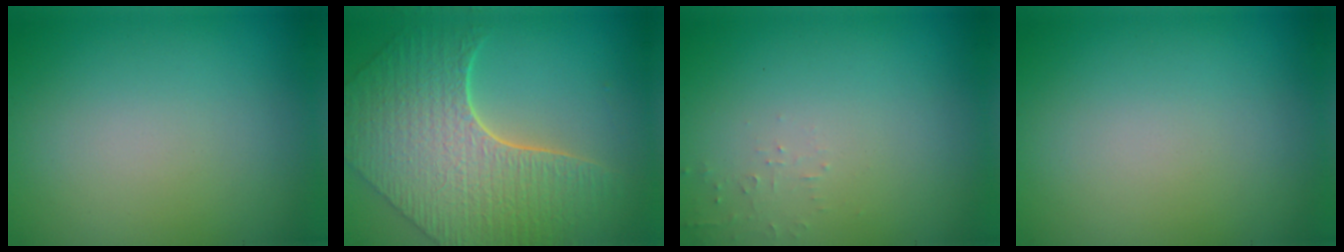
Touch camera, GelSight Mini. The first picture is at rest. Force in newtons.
{"total": 8.4, "press": 6.3, "slide": 5.6}
{"total": 0.8, "press": 0.7, "slide": 0.1}
{"total": 0.0}